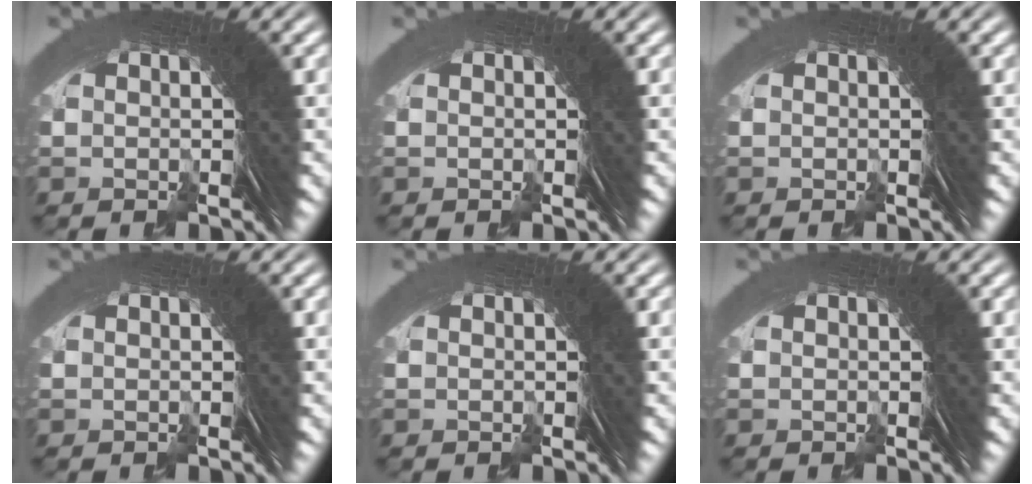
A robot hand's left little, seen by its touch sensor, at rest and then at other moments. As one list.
[{"total": 0.0}, {"total": 0.0}, {"total": 0.0}, {"total": 0.0}, {"total": 0.0}]